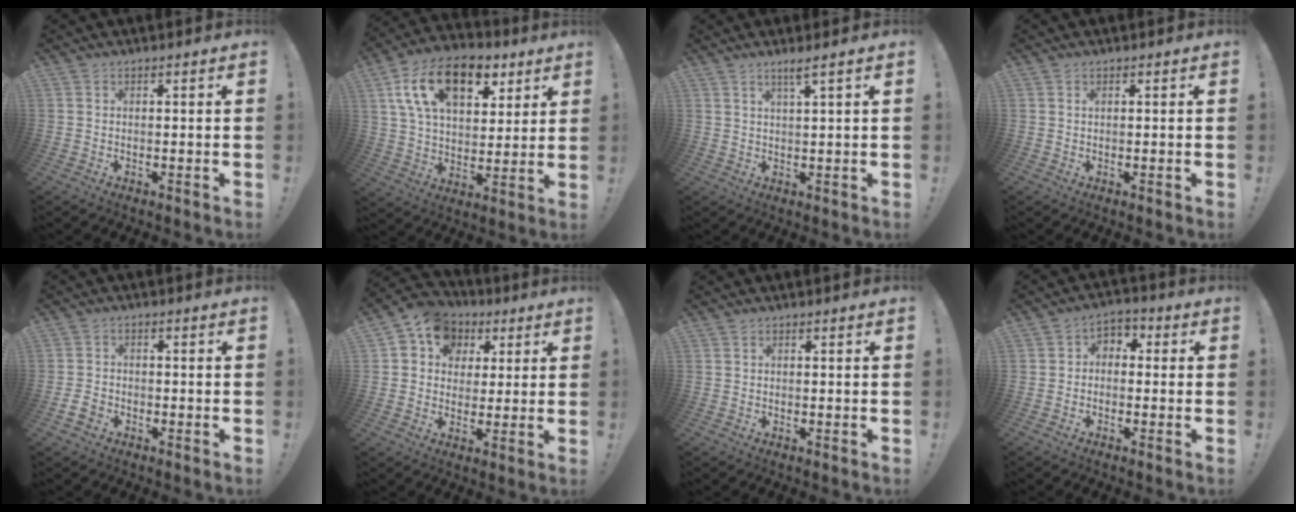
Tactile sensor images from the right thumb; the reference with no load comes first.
{"total": 19.8, "force": [9.5, 11.6, 13.0], "torque": [-0.218, -0.032, 0.171]}
{"total": 3.2, "force": [2.1, -0.4, 2.4], "torque": [-0.043, -0.007, 0.032]}
{"total": 0.6, "force": [0.2, -0.1, 0.5], "torque": [-0.007, -0.002, 0.003]}
{"total": 3.9, "force": [-2.3, 2.4, 2.0], "torque": [-0.044, 0.009, -0.042]}
{"total": 9.9, "force": [3.9, 8.5, 3.1], "torque": [-0.044, -0.015, 0.077]}
{"total": 0.0}
{"total": 4.0, "force": [-1.9, 3.1, 1.8], "torque": [-0.033, 0.022, -0.032]}